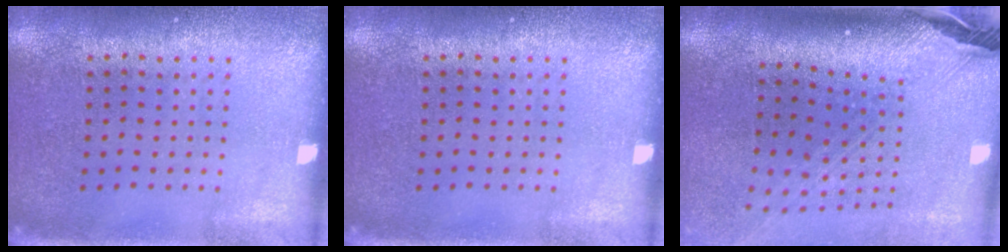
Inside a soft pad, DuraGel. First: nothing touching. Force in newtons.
{"total": 0.0}
{"total": 2.9, "press": 2.1, "slide": 2.0}